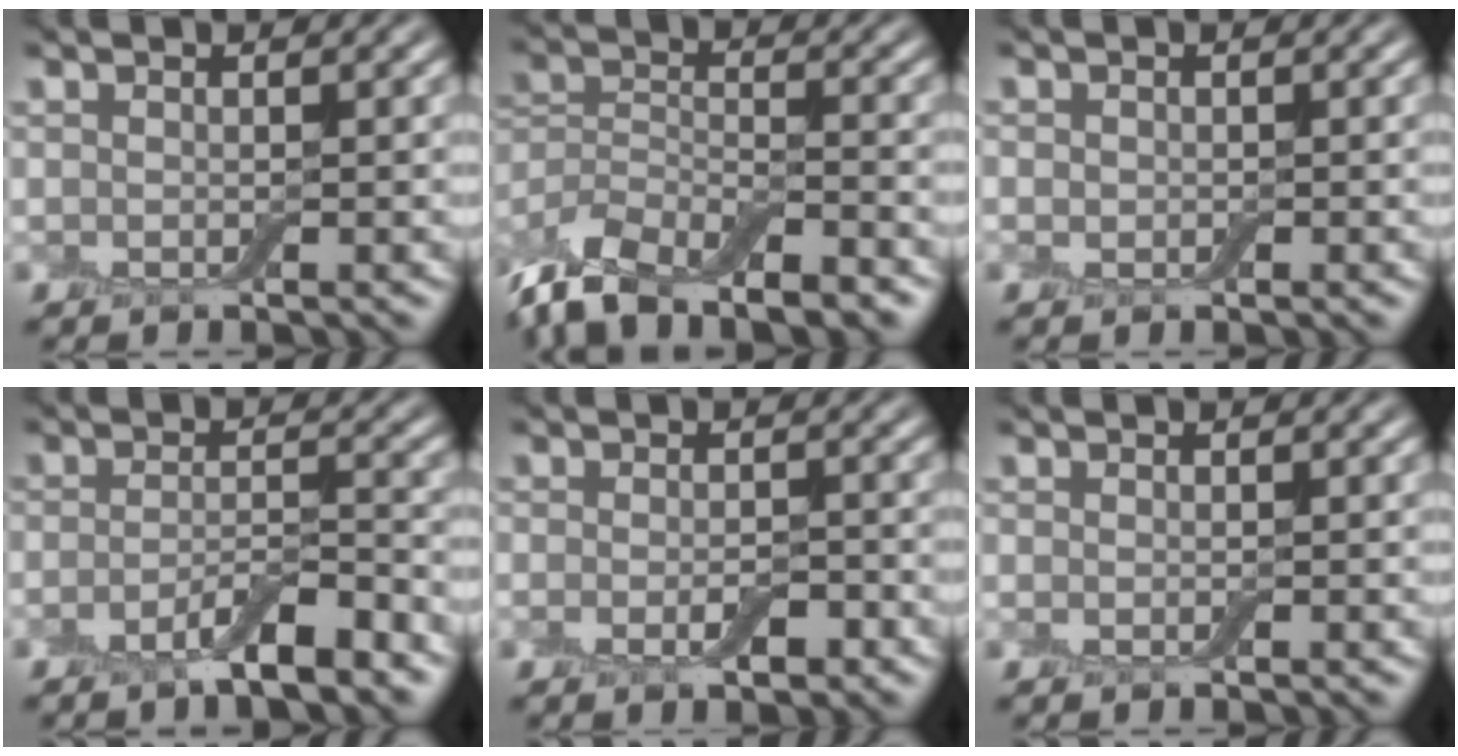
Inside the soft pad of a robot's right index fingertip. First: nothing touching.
{"total": 10.4, "force": [-8.1, 3.9, 5.3], "torque": [-0.090, -0.007, -0.145]}
{"total": 1.0, "force": [-0.1, 0.9, 0.5], "torque": [-0.007, -0.001, -0.004]}
{"total": 4.3, "force": [-2.8, 0.9, 3.2], "torque": [-0.056, 0.002, -0.057]}
{"total": 2.5, "force": [-1.0, 1.2, 2.0], "torque": [-0.034, -0.003, -0.019]}
{"total": 0.6, "force": [-0.2, 0.3, 0.4], "torque": [-0.010, -0.003, -0.004]}